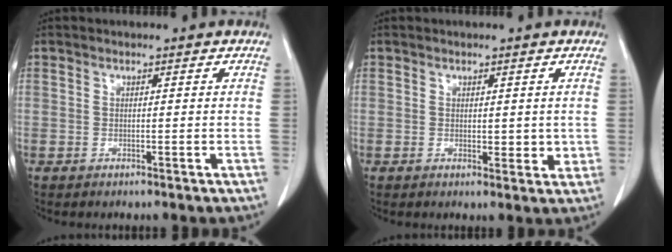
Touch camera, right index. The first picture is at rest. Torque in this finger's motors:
{"motor_torque": [0.12, 0.17, 0.15, 0.01]}